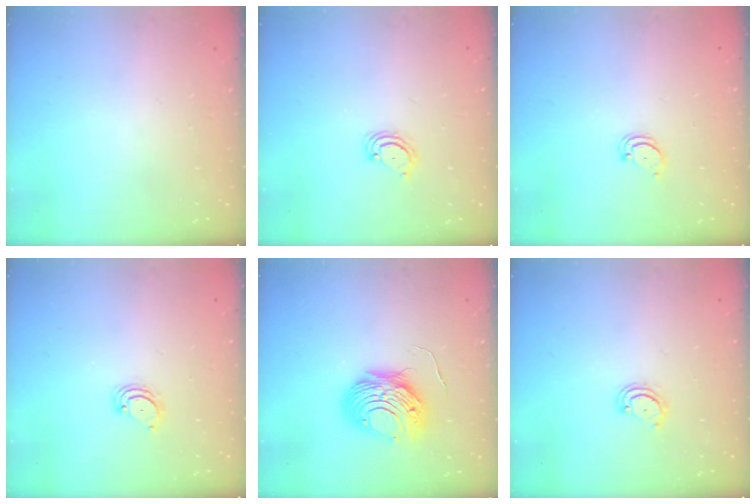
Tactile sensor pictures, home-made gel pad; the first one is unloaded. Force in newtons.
{"total": 3.5, "press": 3.4, "slide": 0.4}
{"total": 2.5, "press": 2.5, "slide": 0.3}
{"total": 2.3, "press": 2.3, "slide": 0.2}
{"total": 9.4, "press": 9.4, "slide": 1.0}
{"total": 3.7, "press": 3.7, "slide": 0.3}